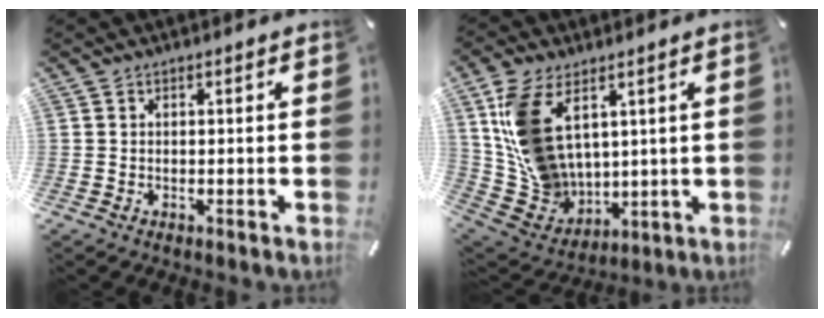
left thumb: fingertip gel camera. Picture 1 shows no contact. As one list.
[{"total": 14.1, "force": [6.1, 10.1, 7.6], "torque": [-0.191, -0.021, 0.124]}]